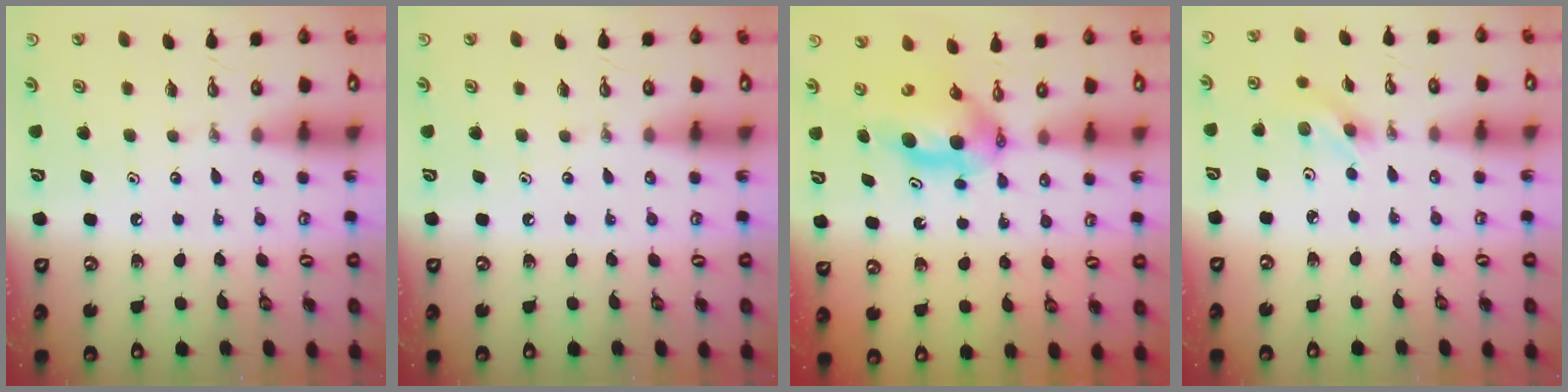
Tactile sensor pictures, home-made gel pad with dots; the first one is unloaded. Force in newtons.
{"total": 0.0}
{"total": 5.1, "press": 5.1, "slide": 0.7}
{"total": 3.0, "press": 2.9, "slide": 0.9}